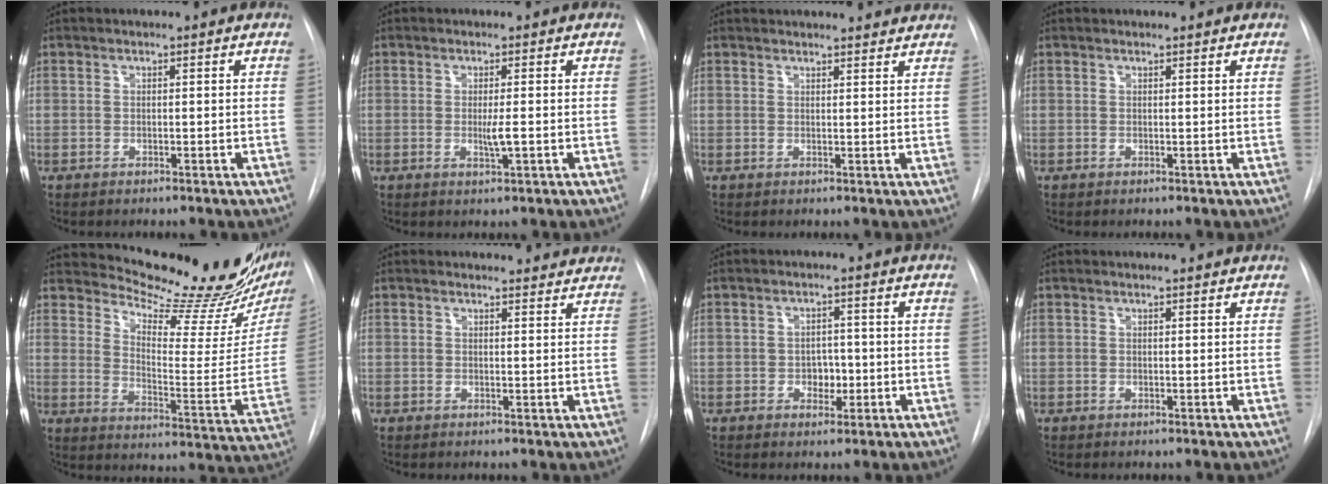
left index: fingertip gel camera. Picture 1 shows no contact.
{"total": 2.0, "force": [-0.2, -0.1, 2.0], "torque": [-0.037, -0.006, -0.004]}
{"total": 10.1, "force": [9.8, 1.5, 2.3], "torque": [-0.019, 0.021, 0.107]}
{"total": 1.7, "force": [1.6, 0.1, 0.2], "torque": [-0.007, 0.010, 0.022]}
{"total": 23.6, "force": [21.2, 3.4, 9.9], "torque": [-0.145, -0.101, 0.271]}
{"total": 5.2, "force": [5.1, 1.2, 0.3], "torque": [0.005, 0.000, 0.041]}
{"total": 2.9, "force": [-0.6, 2.1, 1.8], "torque": [-0.019, 0.005, -0.005]}
{"total": 2.6, "force": [2.6, 0.1, 0.4], "torque": [-0.008, 0.012, 0.027]}